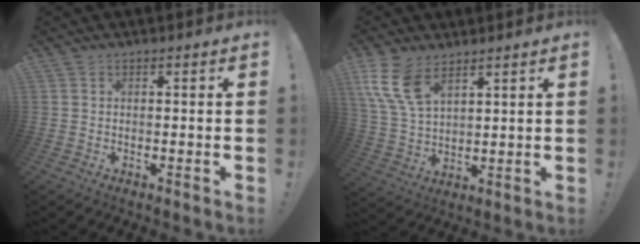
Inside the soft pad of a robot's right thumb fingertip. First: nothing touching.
{"total": 11.3, "force": [6.7, 5.9, 6.9], "torque": [-0.146, -0.026, 0.130]}